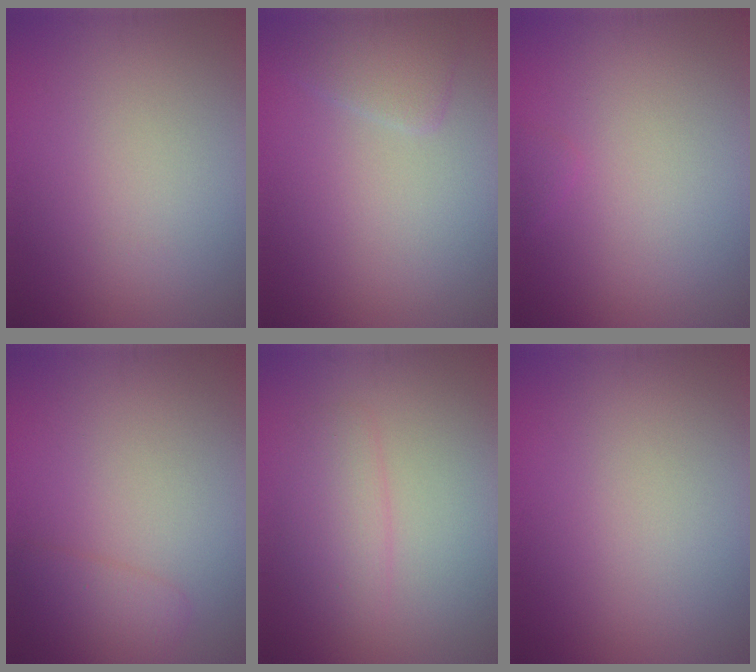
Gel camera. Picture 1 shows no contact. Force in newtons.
{"total": 2.2, "press": 2.2, "slide": 0.1}
{"total": 0.5, "press": 0.5, "slide": 0.0}
{"total": 2.2, "press": 2.2, "slide": 0.1}
{"total": 2.2, "press": 2.2, "slide": 0.1}
{"total": 0.0}